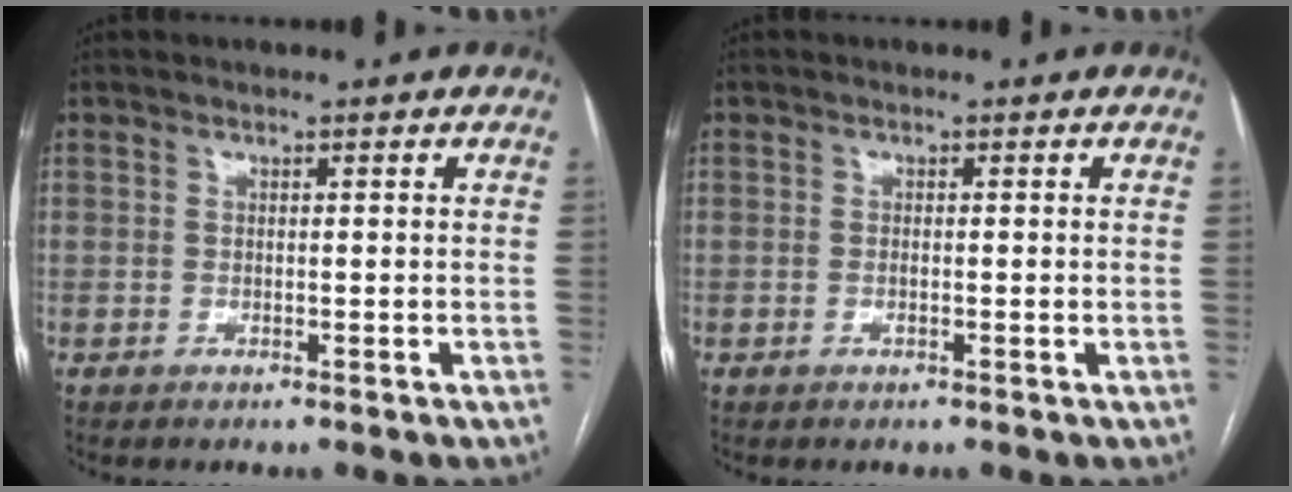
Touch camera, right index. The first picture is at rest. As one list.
[{"total": 0.8, "force": [-0.1, 0.1, 0.8], "torque": [-0.014, 0.000, -0.002]}]